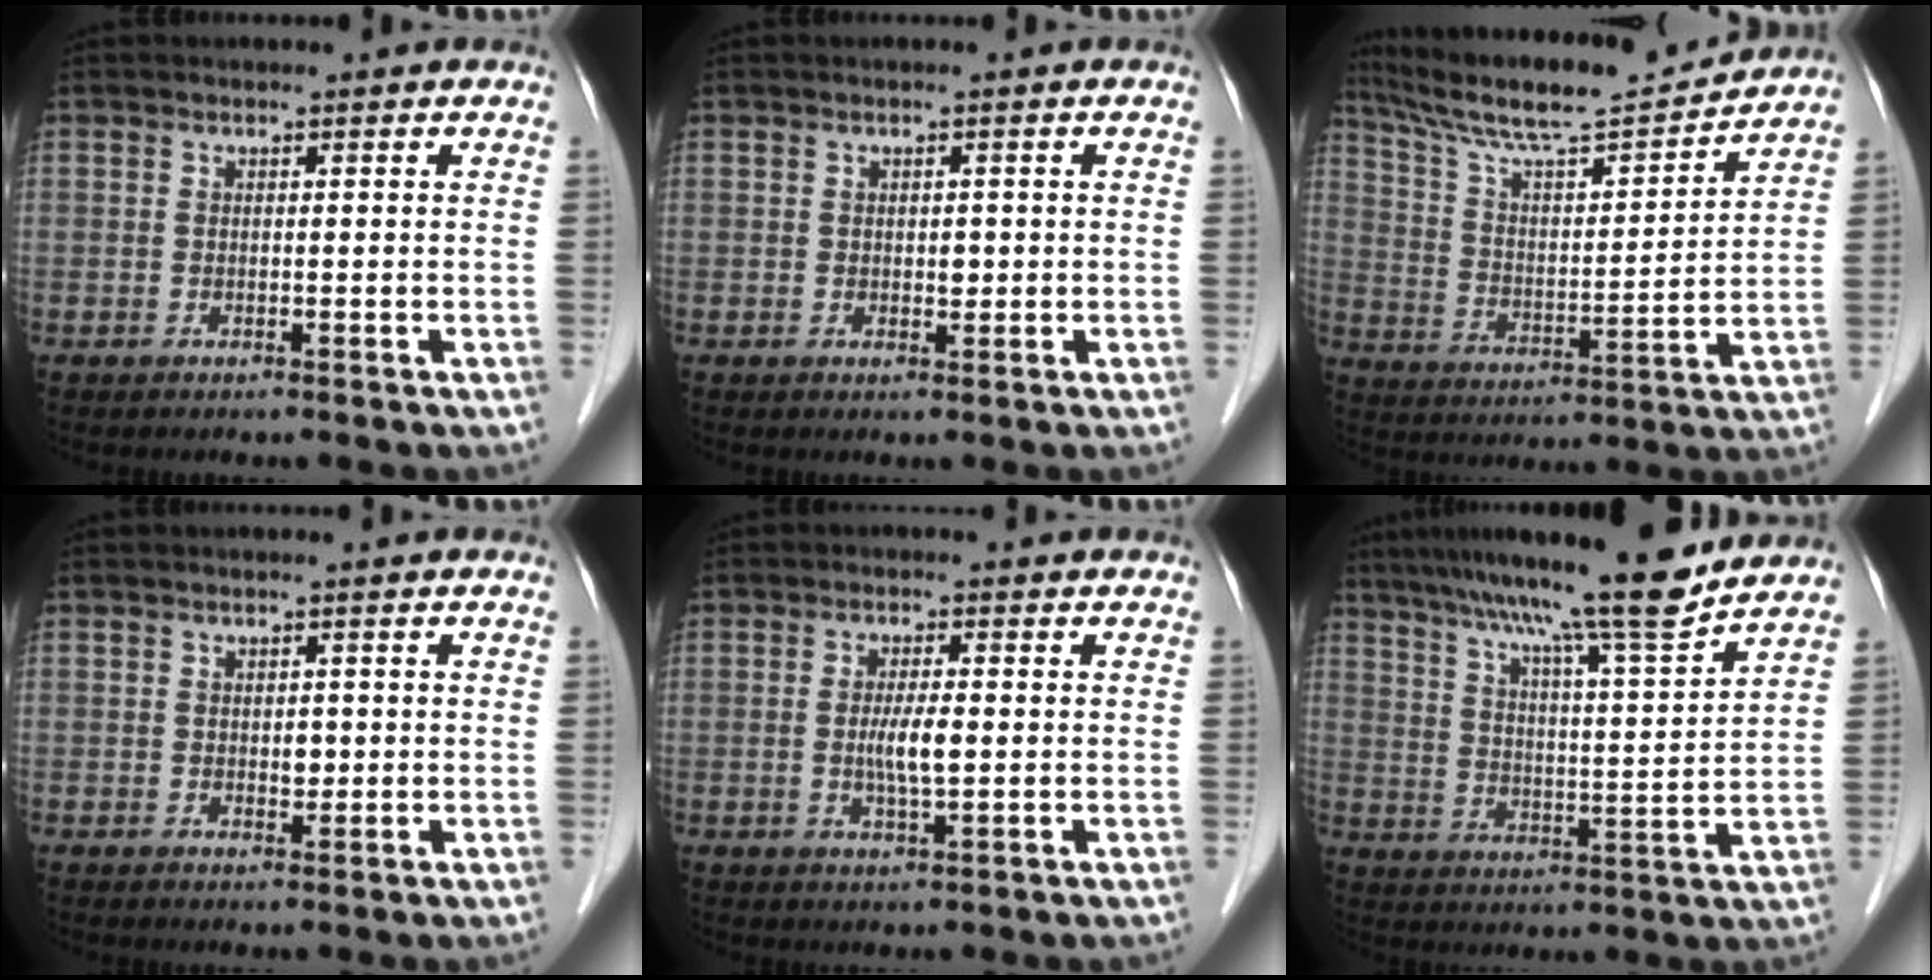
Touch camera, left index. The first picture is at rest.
{"total": 1.2, "force": [0.1, 0.8, 0.9], "torque": [-0.012, 0.000, 0.003]}
{"total": 16.4, "force": [15.0, 0.6, 6.6], "torque": [-0.125, 0.004, 0.252]}
{"total": 1.5, "force": [0.0, 0.9, 1.1], "torque": [-0.016, 0.000, 0.003]}
{"total": 4.0, "force": [-0.3, 0.5, 4.0], "torque": [-0.079, -0.005, -0.004]}
{"total": 15.9, "force": [13.1, -0.5, 8.9], "torque": [-0.144, 0.008, 0.199]}